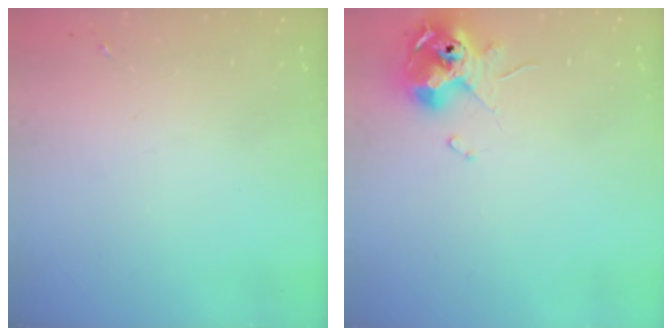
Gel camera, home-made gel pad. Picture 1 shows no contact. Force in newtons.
{"total": 10.8, "press": 10.7, "slide": 1.7}